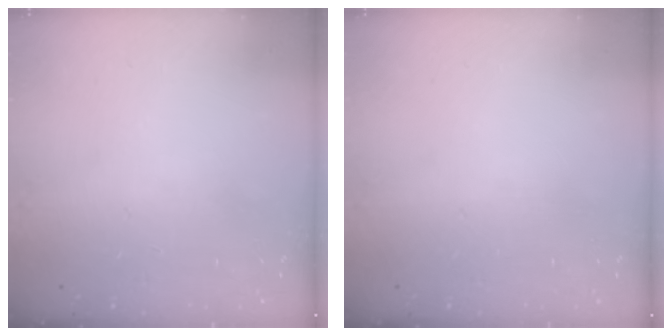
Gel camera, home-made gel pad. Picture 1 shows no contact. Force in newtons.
{"total": 0.0}